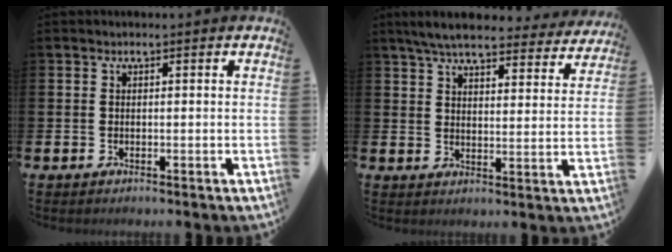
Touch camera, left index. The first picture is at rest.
{"total": 6.5, "force": [6.0, 1.1, 2.2], "torque": [-0.053, -0.035, 0.103]}